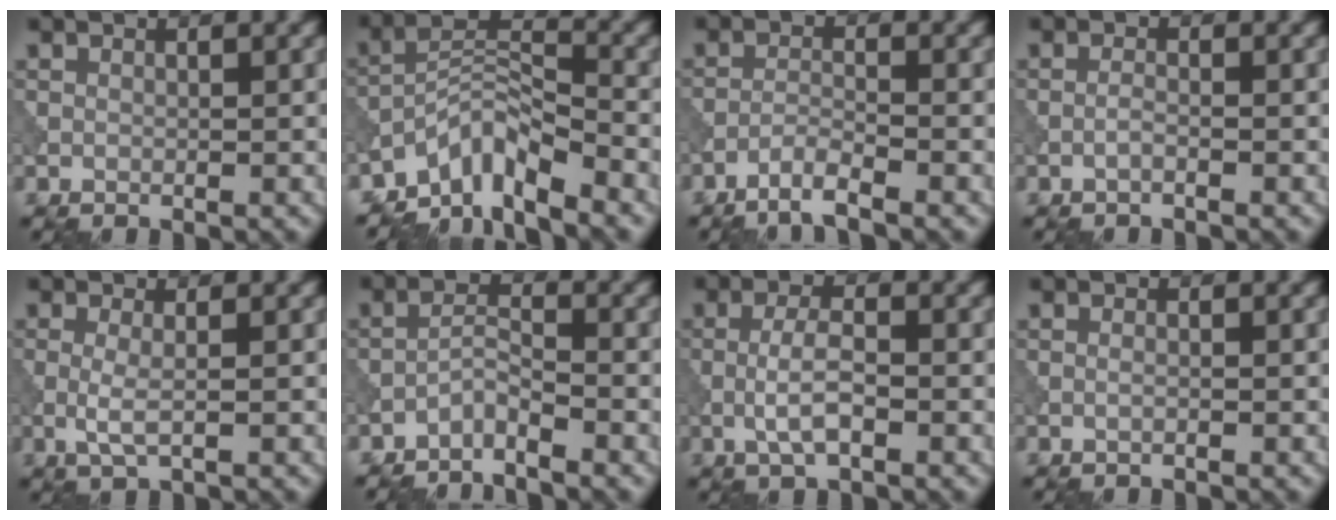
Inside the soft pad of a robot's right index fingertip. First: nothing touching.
{"total": 5.9, "force": [-4.9, 1.4, 3.0], "torque": [-0.043, 0.004, -0.103]}
{"total": 2.5, "force": [-2.0, 0.2, 1.5], "torque": [-0.027, 0.002, -0.048]}
{"total": 0.9, "force": [-0.6, 0.1, 0.6], "torque": [-0.013, 0.002, -0.013]}
{"total": 1.9, "force": [-0.3, 0.4, 1.9], "torque": [-0.044, -0.004, -0.009]}
{"total": 2.3, "force": [-2.1, 0.2, 1.1], "torque": [-0.021, 0.007, -0.047]}
{"total": 3.3, "force": [-1.0, 1.0, 3.0], "torque": [-0.065, 0.002, -0.025]}
{"total": 0.6, "force": [-0.3, 0.1, 0.5], "torque": [-0.013, -0.002, -0.008]}